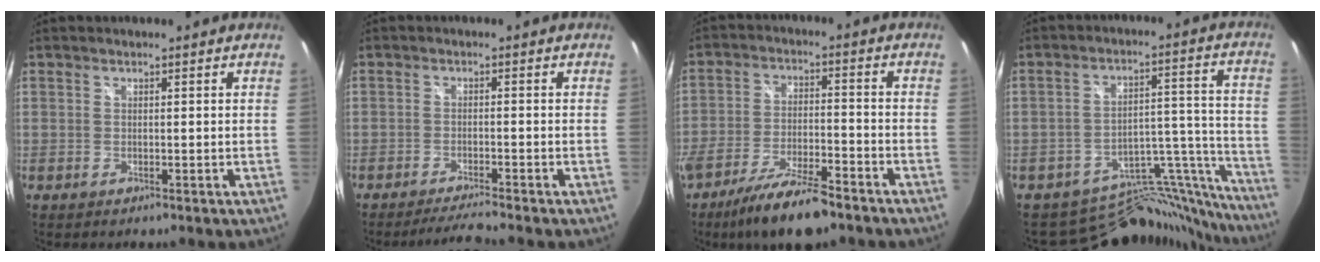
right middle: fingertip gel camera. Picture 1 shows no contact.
{"total": 4.5, "force": [-4.1, -0.7, 1.6], "torque": [-0.049, -0.004, -0.075]}
{"total": 13.0, "force": [-10.0, 3.1, 7.7], "torque": [-0.156, -0.023, -0.172]}
{"total": 18.9, "force": [-17.9, 5.1, 3.3], "torque": [-0.022, 0.056, -0.257]}